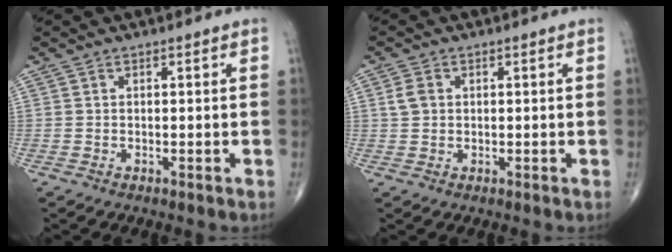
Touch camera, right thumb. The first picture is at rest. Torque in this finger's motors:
{"motor_torque": [-0.36, 0.36, 0.11, -0.07, 0.01]}